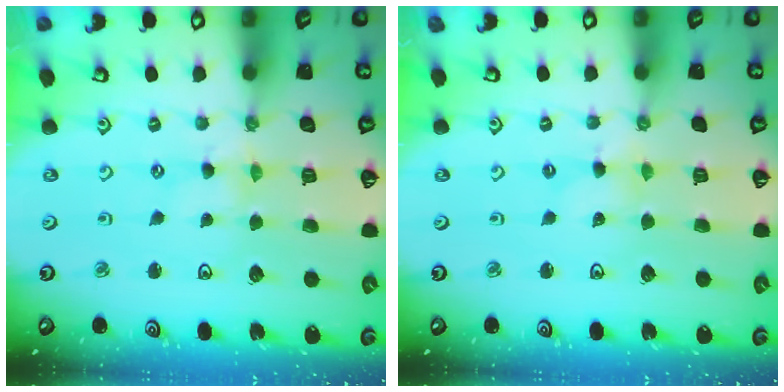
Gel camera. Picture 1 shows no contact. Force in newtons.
{"total": 1.5, "press": 1.5, "slide": 0.1}